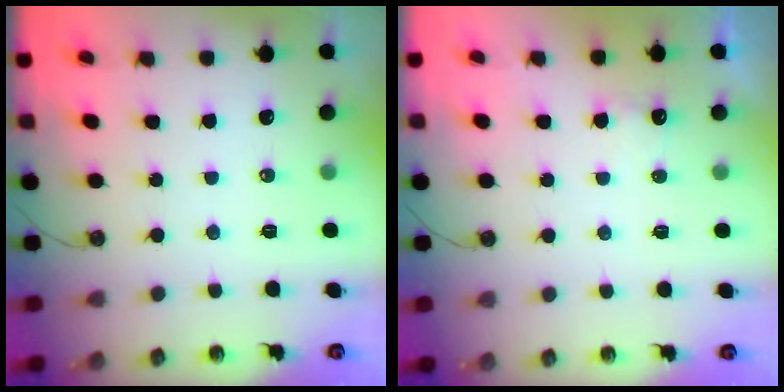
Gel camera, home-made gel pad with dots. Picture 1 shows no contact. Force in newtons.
{"total": 2.9, "press": 2.7, "slide": 0.9}